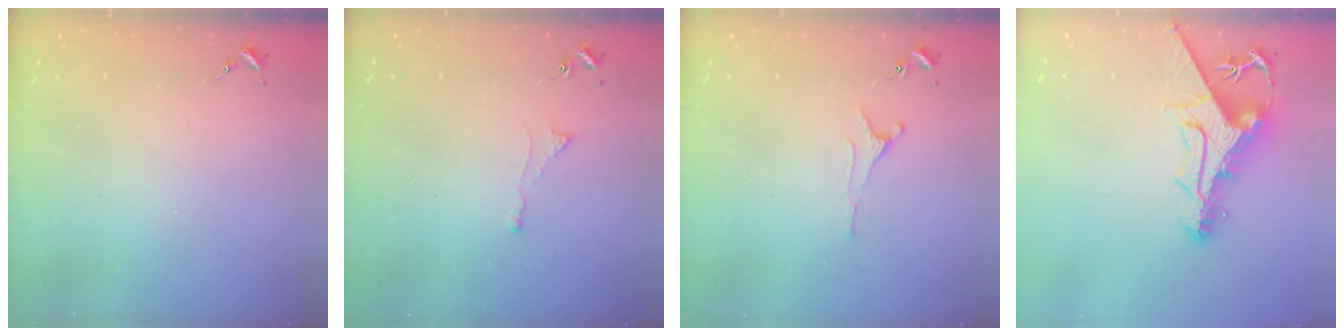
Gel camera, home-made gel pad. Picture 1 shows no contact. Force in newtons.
{"total": 3.0, "press": 2.9, "slide": 0.5}
{"total": 4.6, "press": 4.6, "slide": 0.3}
{"total": 13.4, "press": 13.4, "slide": 1.3}